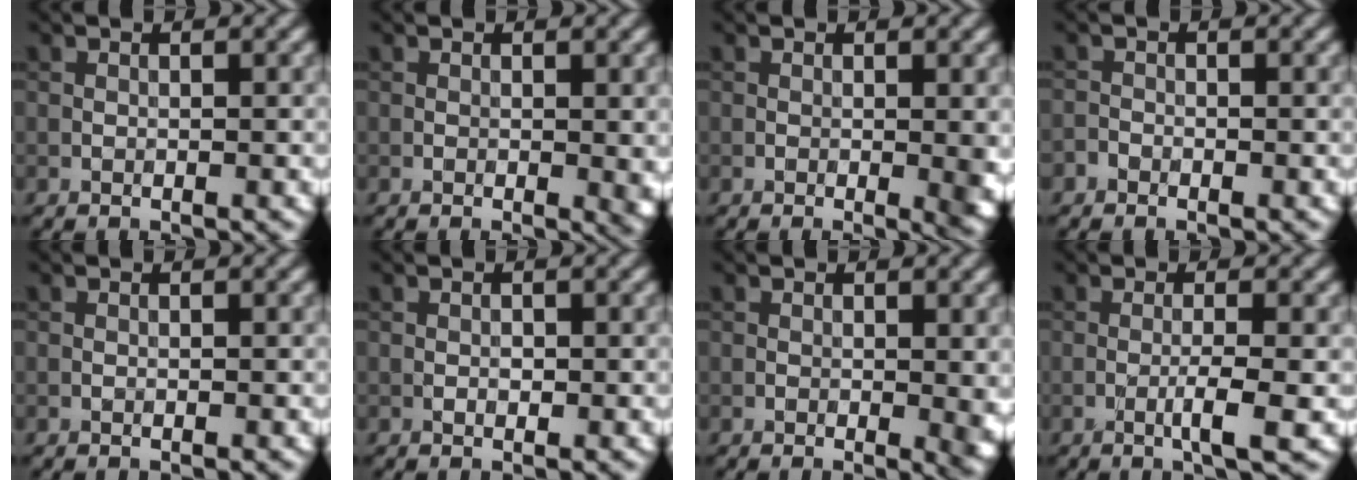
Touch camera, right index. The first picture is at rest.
{"total": 1.4, "force": [0.3, 0.6, 1.3], "torque": [-0.013, -0.003, 0.007]}
{"total": 2.0, "force": [0.1, 0.4, 2.0], "torque": [-0.025, -0.006, 0.006]}
{"total": 0.8, "force": [-0.7, 0.4, -0.2], "torque": [0.004, 0.002, -0.014]}
{"total": 0.0}
{"total": 0.7, "force": [0.1, 0.6, 0.3], "torque": [-0.006, -0.001, 0.003]}
{"total": 2.1, "force": [0.3, 0.8, 1.9], "torque": [-0.021, -0.004, 0.008]}
{"total": 2.3, "force": [-0.6, 0.2, 2.2], "torque": [-0.039, 0.000, -0.015]}